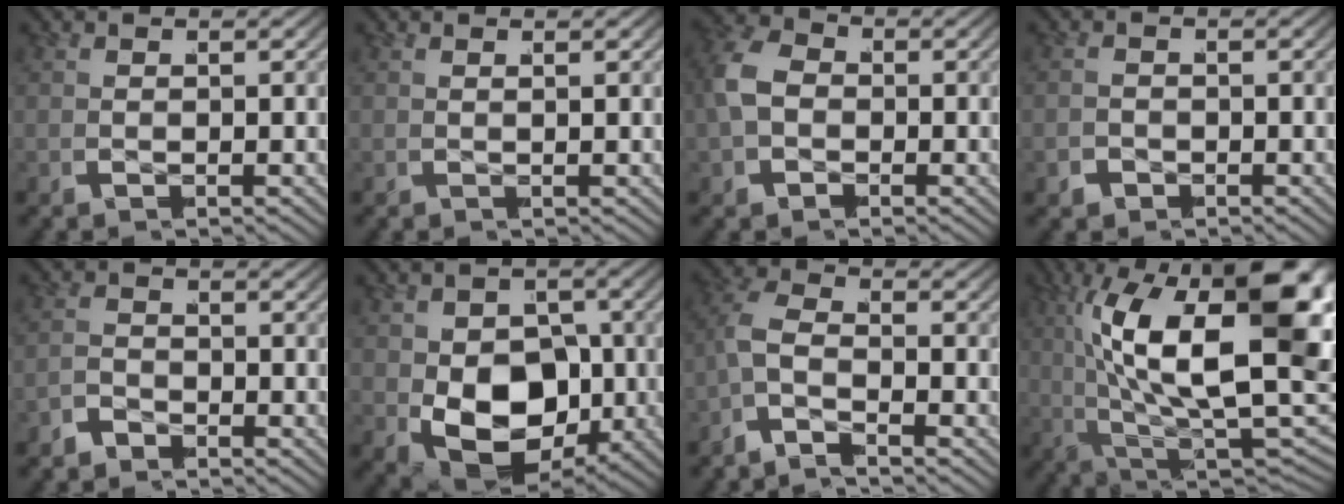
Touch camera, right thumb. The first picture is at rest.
{"total": 0.7, "force": [0.4, -0.6, 0.1], "torque": [-0.001, 0.007, 0.007]}
{"total": 6.8, "force": [0.0, 5.7, 3.7], "torque": [-0.099, -0.015, 0.004]}
{"total": 1.3, "force": [-1.0, 0.9, 0.0], "torque": [-0.008, -0.007, -0.015]}
{"total": 1.9, "force": [-1.9, 0.1, -0.5], "torque": [0.016, 0.000, -0.039]}
{"total": 12.6, "force": [-1.9, 8.9, 8.7], "torque": [-0.185, -0.062, -0.004]}
{"total": 3.2, "force": [-1.3, 1.9, 2.3], "torque": [-0.062, -0.010, -0.033]}
{"total": 22.3, "force": [1.8, 12.2, 18.6], "torque": [-0.322, -0.046, 0.050]}